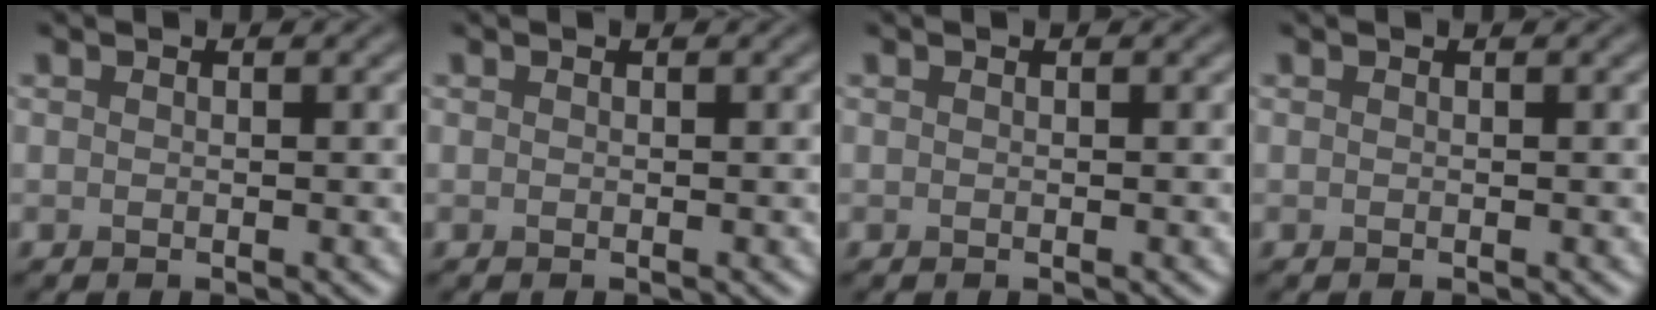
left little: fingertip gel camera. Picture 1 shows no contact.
{"total": 0.0}
{"total": 0.0}
{"total": 0.0}